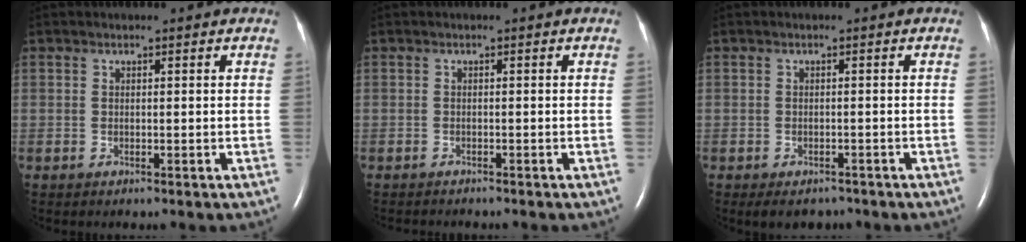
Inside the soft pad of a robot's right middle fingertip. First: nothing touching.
{"total": 2.8, "force": [-2.6, 0.5, 0.9], "torque": [-0.014, -0.005, -0.031]}
{"total": 4.1, "force": [-3.3, 2.0, 1.5], "torque": [-0.012, -0.002, -0.043]}